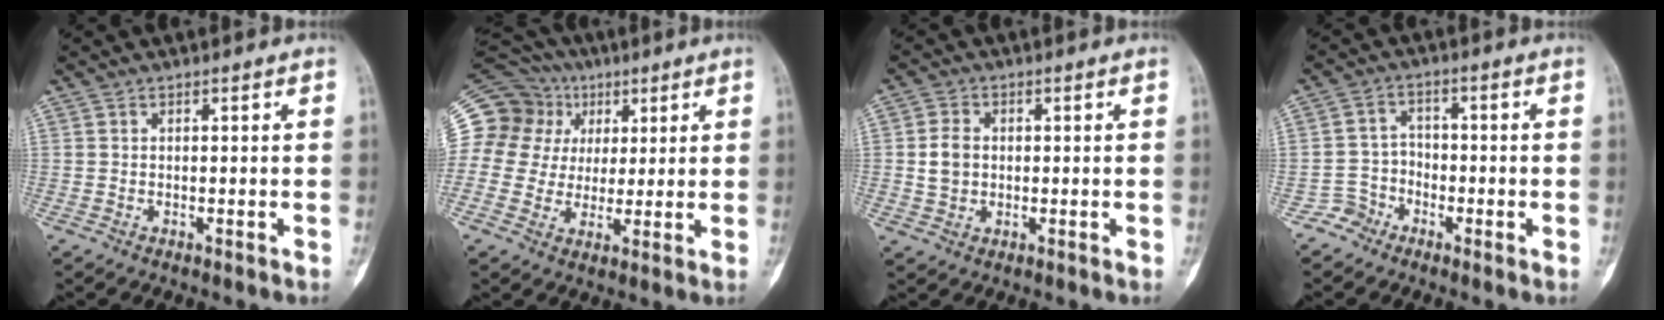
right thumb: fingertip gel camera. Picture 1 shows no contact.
{"total": 20.7, "force": [6.7, 18.3, 7.0], "torque": [-0.151, 0.058, 0.132]}
{"total": 4.6, "force": [0.2, 3.8, 2.7], "torque": [-0.045, 0.004, 0.003]}
{"total": 4.4, "force": [-2.8, 3.4, -0.4], "torque": [0.035, 0.024, -0.060]}